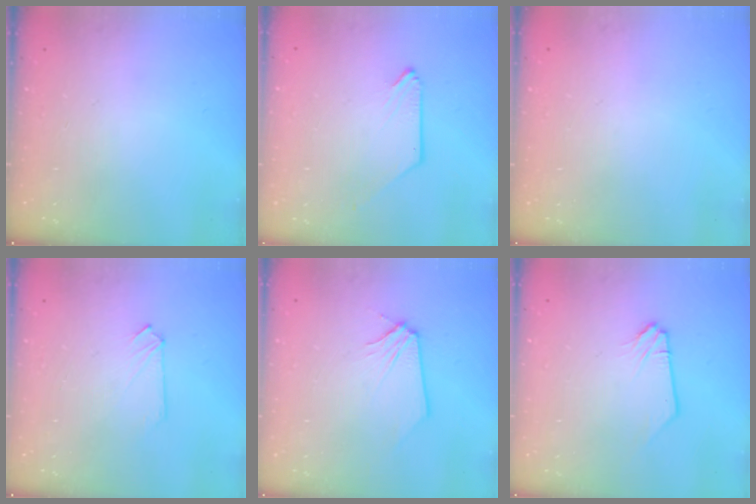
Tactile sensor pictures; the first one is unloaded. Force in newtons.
{"total": 0.0}
{"total": 0.7, "press": 0.7, "slide": 0.1}
{"total": 2.6, "press": 2.6, "slide": 0.6}
{"total": 0.0}
{"total": 0.0}